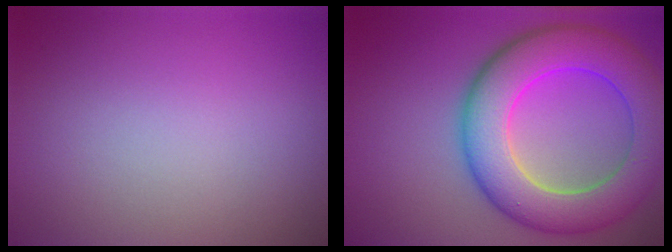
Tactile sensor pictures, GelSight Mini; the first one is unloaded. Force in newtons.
{"total": 9.2, "press": 9.2, "slide": 0.2}